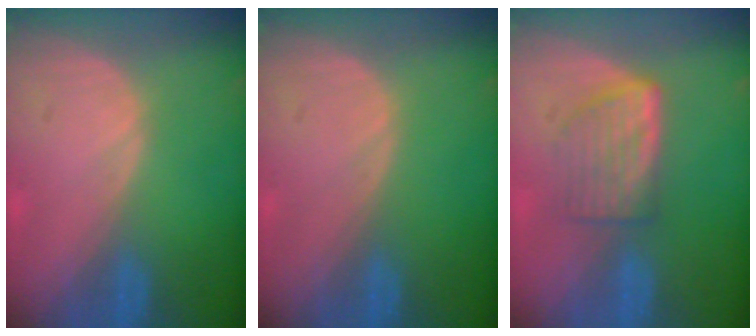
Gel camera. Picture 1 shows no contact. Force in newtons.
{"total": 0.0}
{"total": 6.1, "press": 5.4, "slide": 2.7}